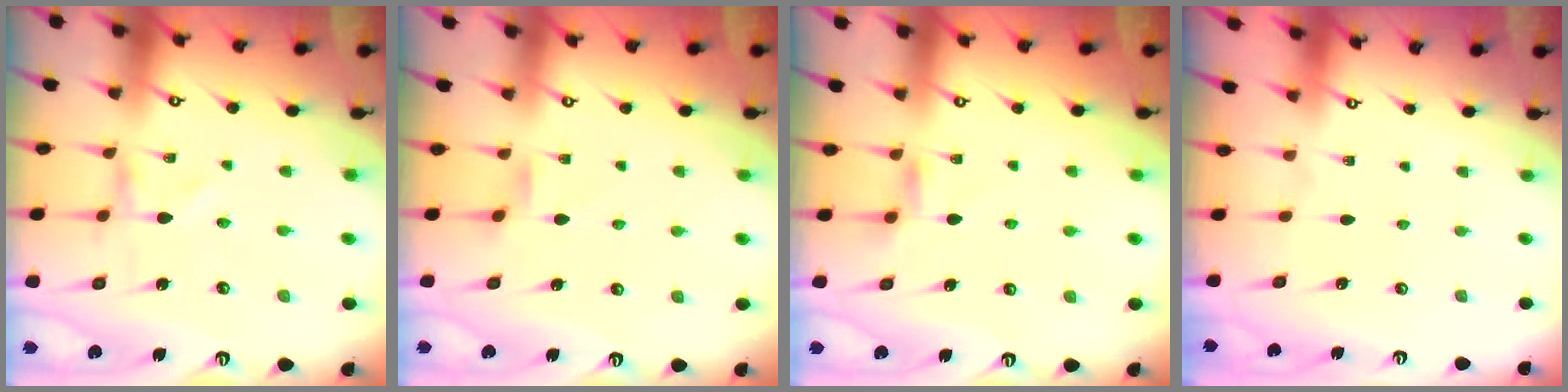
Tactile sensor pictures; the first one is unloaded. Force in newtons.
{"total": 2.9, "press": 2.8, "slide": 0.5}
{"total": 3.6, "press": 3.5, "slide": 0.5}
{"total": 0.0}